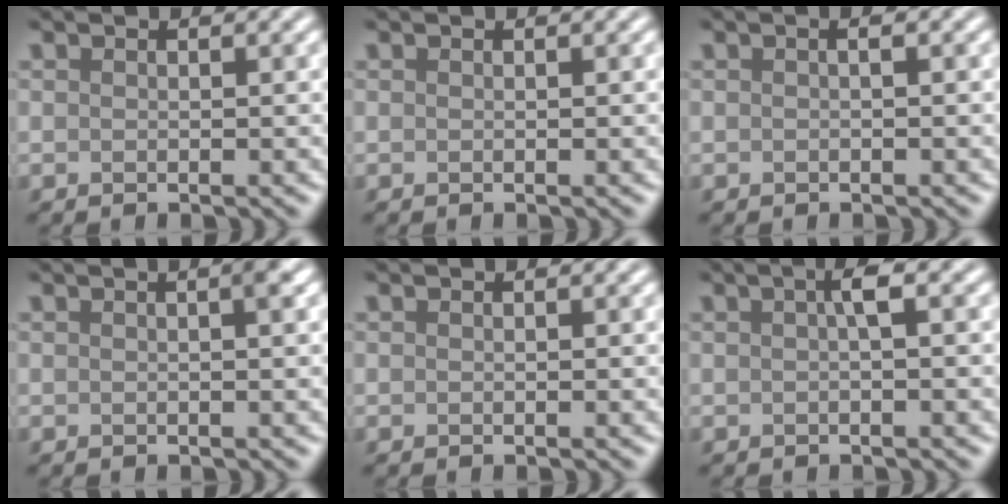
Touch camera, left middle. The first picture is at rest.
{"total": 0.0}
{"total": 0.7, "force": [0.0, 0.1, 0.6], "torque": [-0.013, 0.001, -0.001]}
{"total": 1.3, "force": [0.3, 0.2, 1.2], "torque": [-0.015, 0.006, 0.003]}
{"total": 0.0}
{"total": 1.6, "force": [0.3, 0.2, 1.6], "torque": [-0.029, 0.007, 0.003]}